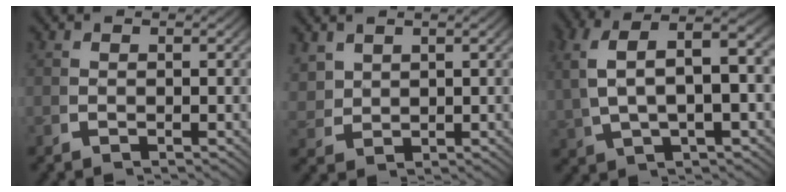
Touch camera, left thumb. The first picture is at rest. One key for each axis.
{"total": 2.5, "fx": 1.5, "fy": 1.8, "fz": 1.0, "tx": -0.032, "ty": -0.006, "tz": 0.041}
{"total": 9.1, "fx": 2.0, "fy": 5.0, "fz": 7.3, "tx": -0.121, "ty": 0.019, "tz": 0.035}